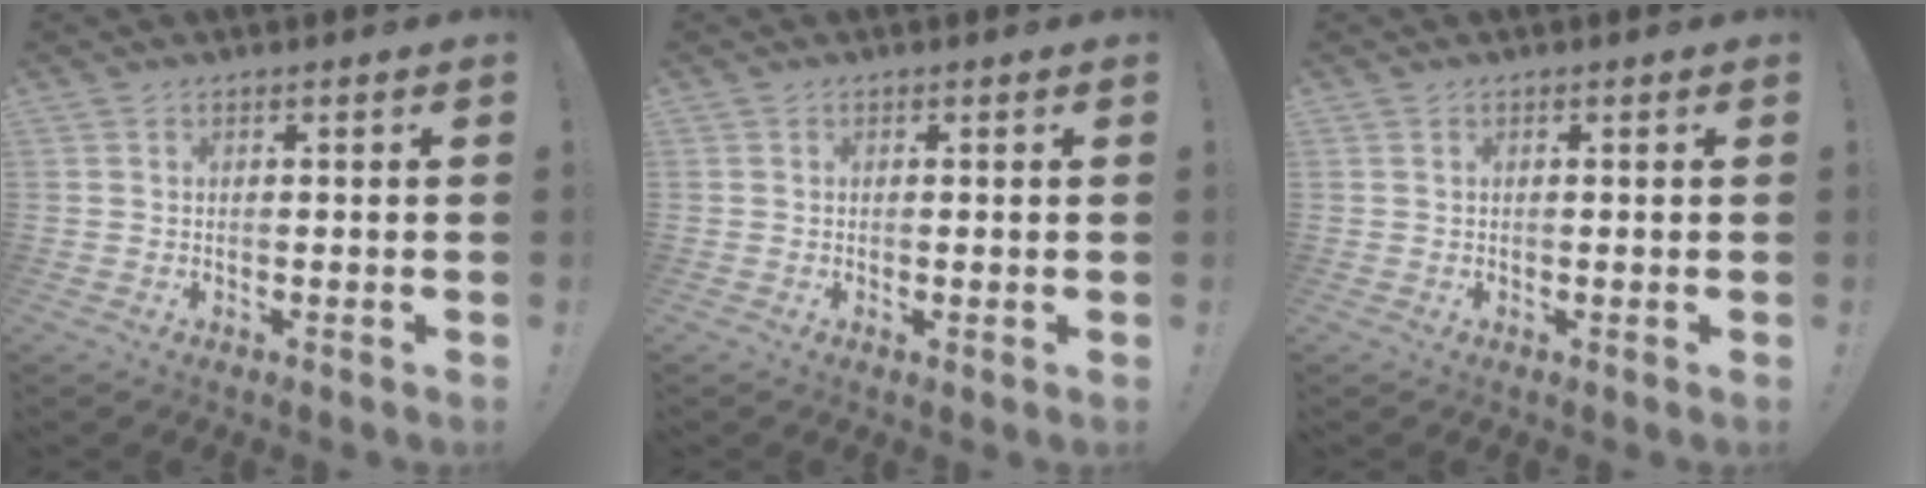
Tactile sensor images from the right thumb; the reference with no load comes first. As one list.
[{"total": 0.6, "force": [0.3, 0.0, 0.6], "torque": [-0.005, -0.003, 0.005]}, {"total": 0.5, "force": [0.3, -0.1, 0.4], "torque": [-0.003, -0.003, 0.005]}]